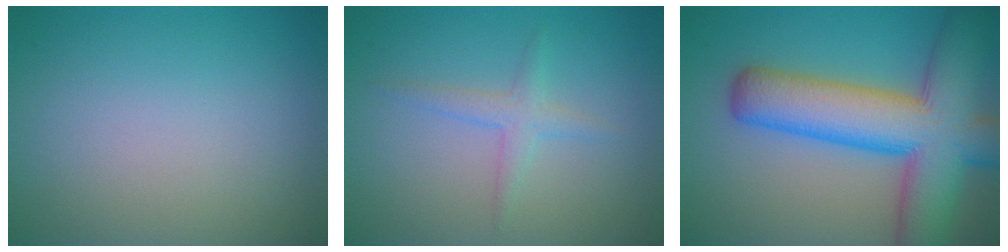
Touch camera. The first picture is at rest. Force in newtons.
{"total": 1.8, "press": 1.8, "slide": 0.1}
{"total": 11.8, "press": 11.8, "slide": 0.6}